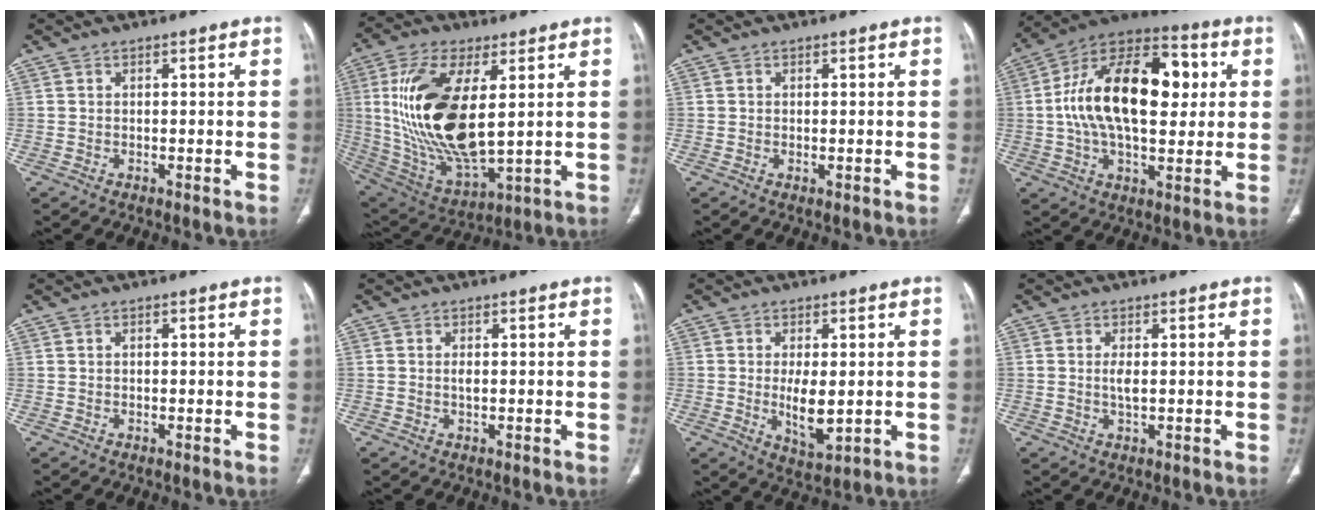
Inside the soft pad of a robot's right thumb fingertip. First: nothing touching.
{"total": 22.2, "force": [3.4, 9.6, 19.7], "torque": [-0.399, -0.024, 0.076]}
{"total": 0.8, "force": [-0.2, 0.3, 0.7], "torque": [-0.011, -0.003, 0.000]}
{"total": 23.7, "force": [3.2, 12.7, 19.7], "torque": [-0.316, 0.022, 0.043]}
{"total": 0.0}
{"total": 1.0, "force": [0.0, 0.4, 0.9], "torque": [-0.020, -0.001, 0.002]}
{"total": 6.9, "force": [-0.5, 3.2, 6.1], "torque": [-0.100, -0.015, 0.002]}
{"total": 2.0, "force": [0.1, 0.6, 1.9], "torque": [-0.043, -0.004, 0.006]}